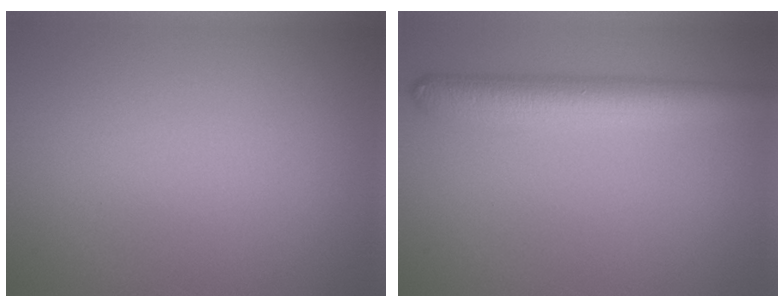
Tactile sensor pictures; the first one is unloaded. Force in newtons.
{"total": 5.0, "press": 4.9, "slide": 0.2}